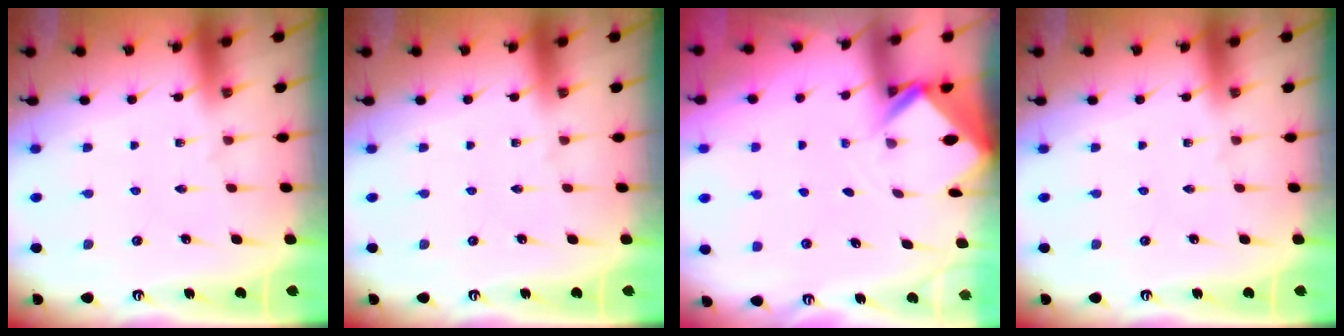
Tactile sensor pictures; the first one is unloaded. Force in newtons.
{"total": 0.0}
{"total": 2.8, "press": 2.8, "slide": 0.2}
{"total": 0.0}